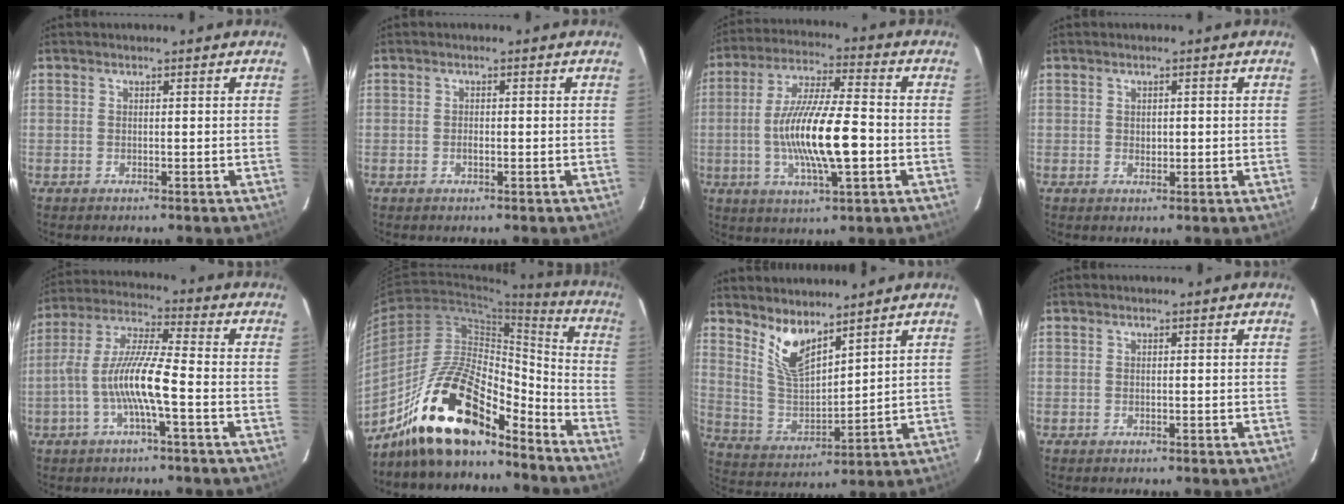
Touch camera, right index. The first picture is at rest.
{"total": 0.9, "force": [-0.3, 0.6, 0.6], "torque": [-0.009, 0.000, -0.005]}
{"total": 15.7, "force": [-2.8, 3.2, 15.1], "torque": [-0.287, -0.006, -0.051]}
{"total": 1.3, "force": [0.1, 1.1, 0.8], "torque": [-0.011, 0.003, 0.003]}
{"total": 11.2, "force": [-3.2, 1.3, 10.6], "torque": [-0.219, 0.006, -0.063]}
{"total": 20.1, "force": [-15.5, 6.8, 10.8], "torque": [-0.200, 0.014, -0.273]}
{"total": 9.2, "force": [6.7, 3.1, 5.4], "torque": [-0.106, -0.009, 0.142]}
{"total": 0.0}